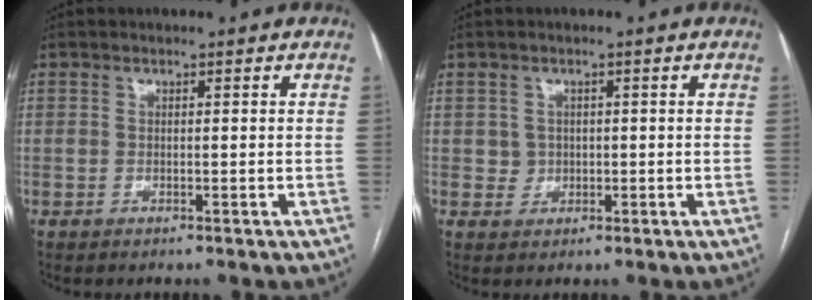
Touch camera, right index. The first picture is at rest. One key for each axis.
{"total": 1.9, "fx": 0.1, "fy": 1.8, "fz": 0.2, "tx": 0.000, "ty": 0.004, "tz": 0.005}